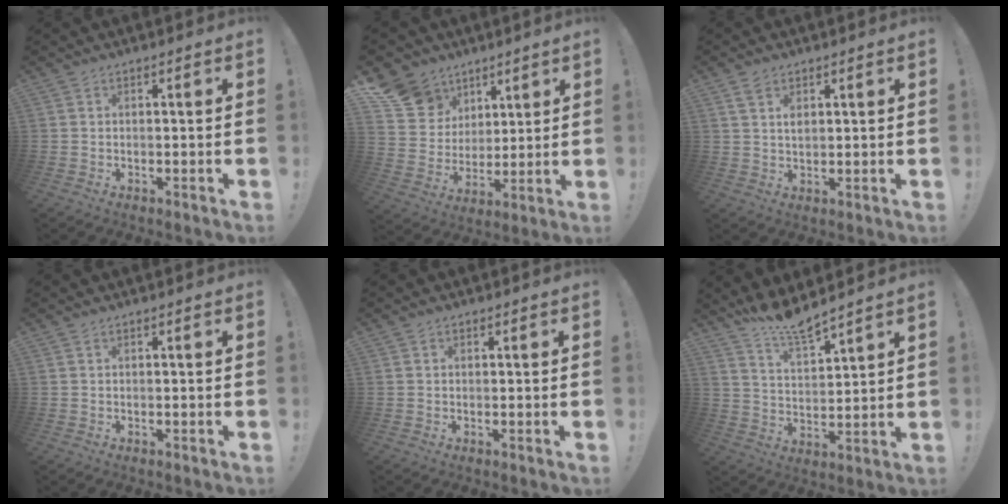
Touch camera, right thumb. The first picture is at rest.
{"total": 13.2, "force": [7.8, 10.1, 3.3], "torque": [-0.060, -0.049, 0.163]}
{"total": 3.1, "force": [1.8, 2.0, 1.7], "torque": [-0.016, -0.009, 0.029]}
{"total": 0.0}
{"total": 0.6, "force": [0.3, 0.6, 0.1], "torque": [0.002, 0.000, 0.004]}
{"total": 8.6, "force": [8.1, 0.5, 2.9], "torque": [-0.064, -0.061, 0.146]}